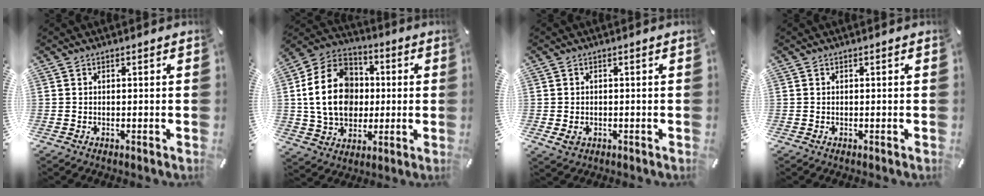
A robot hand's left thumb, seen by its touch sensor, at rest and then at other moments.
{"total": 19.0, "force": [0.4, 15.4, 11.2], "torque": [-0.229, 0.015, 0.010]}
{"total": 2.3, "force": [-0.6, 1.9, 1.1], "torque": [-0.026, 0.000, -0.012]}
{"total": 0.0}